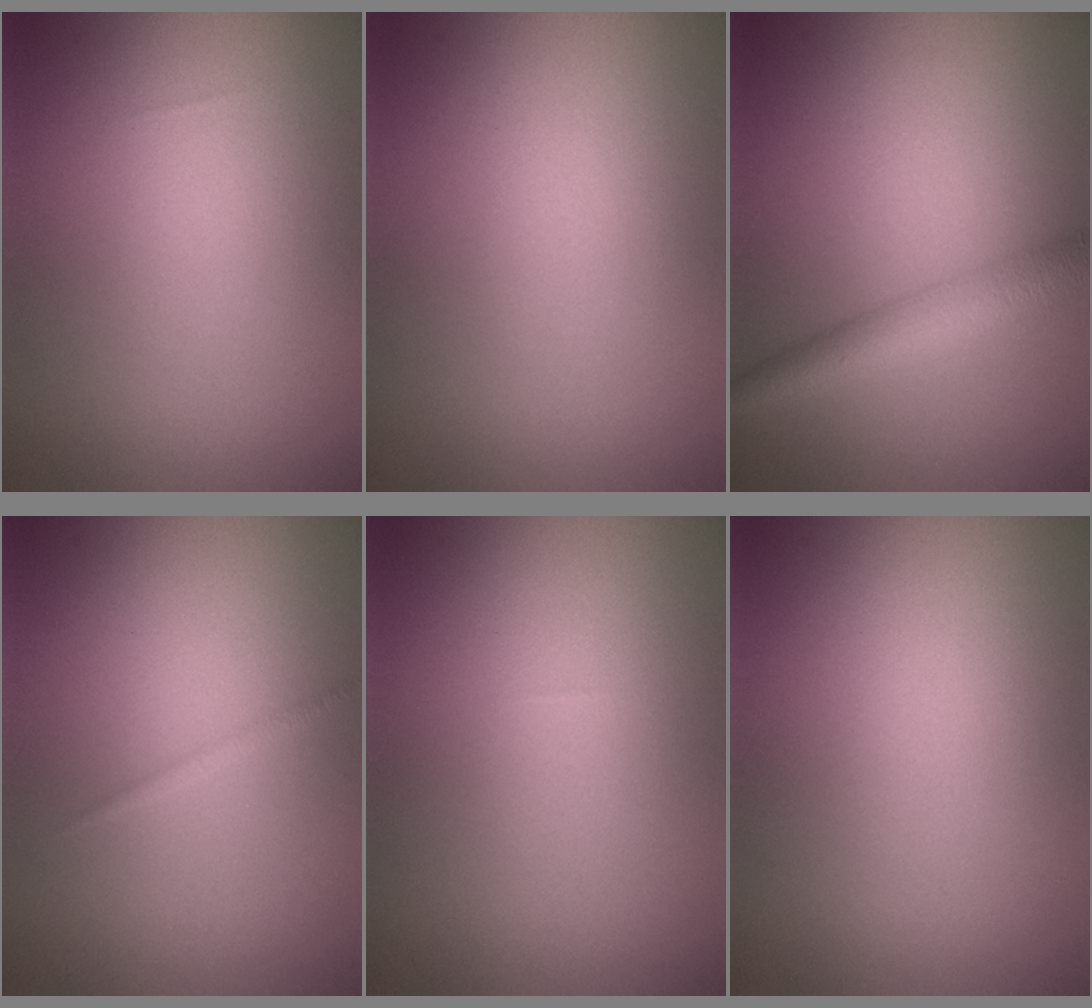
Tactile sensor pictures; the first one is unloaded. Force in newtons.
{"total": 0.0}
{"total": 4.2, "press": 4.2, "slide": 0.2}
{"total": 0.6, "press": 0.6, "slide": 0.1}
{"total": 0.0}
{"total": 0.0}